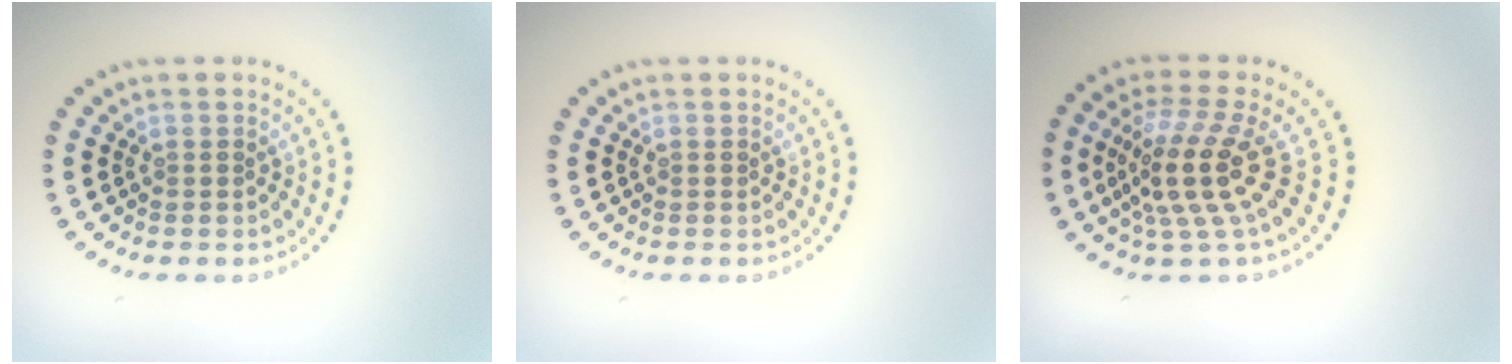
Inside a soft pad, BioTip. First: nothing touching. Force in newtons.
{"total": 0.0}
{"total": 4.8, "press": 3.5, "slide": 3.2}